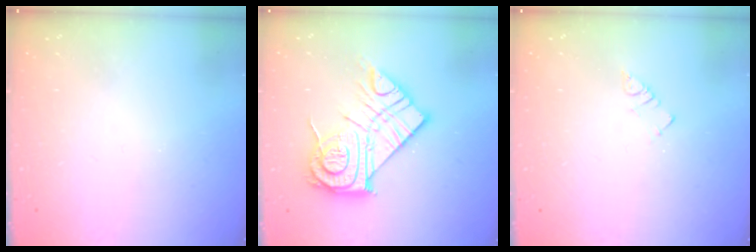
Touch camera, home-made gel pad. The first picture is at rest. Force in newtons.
{"total": 18.5, "press": 18.4, "slide": 1.5}
{"total": 2.3, "press": 2.3, "slide": 0.4}